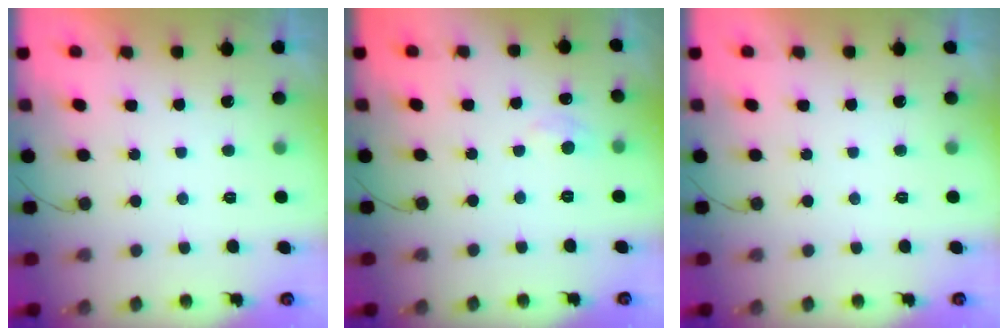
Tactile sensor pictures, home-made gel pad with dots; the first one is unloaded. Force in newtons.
{"total": 4.4, "press": 4.4, "slide": 0.6}
{"total": 0.0}